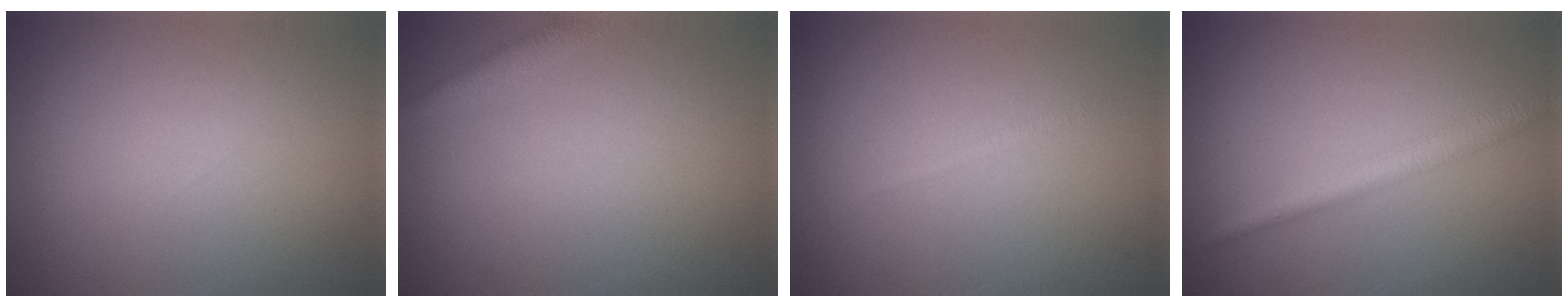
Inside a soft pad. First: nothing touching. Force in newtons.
{"total": 1.9, "press": 1.9, "slide": 0.0}
{"total": 0.6, "press": 0.6, "slide": 0.1}
{"total": 2.4, "press": 2.4, "slide": 0.1}